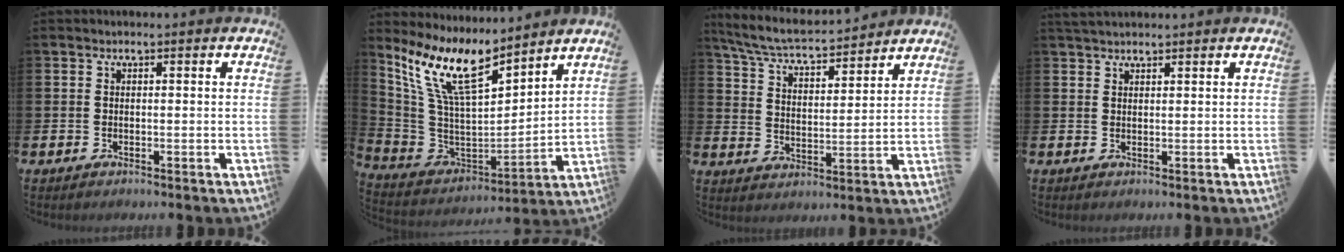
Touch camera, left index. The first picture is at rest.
{"total": 12.0, "force": [9.1, 3.7, 6.9], "torque": [-0.174, -0.050, 0.164]}
{"total": 6.2, "force": [5.9, 0.8, 1.9], "torque": [-0.068, -0.040, 0.100]}
{"total": 1.9, "force": [1.8, 0.4, 0.3], "torque": [-0.001, -0.003, 0.031]}